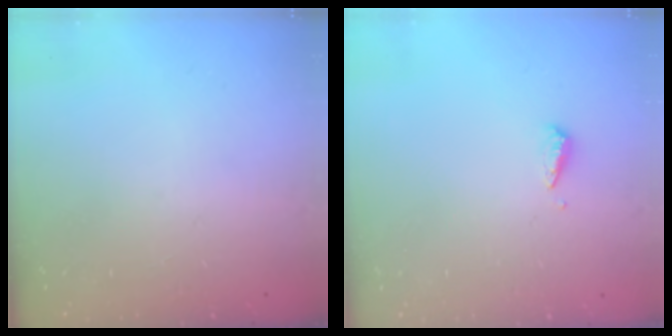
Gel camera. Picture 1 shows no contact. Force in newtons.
{"total": 3.1, "press": 3.1, "slide": 0.3}